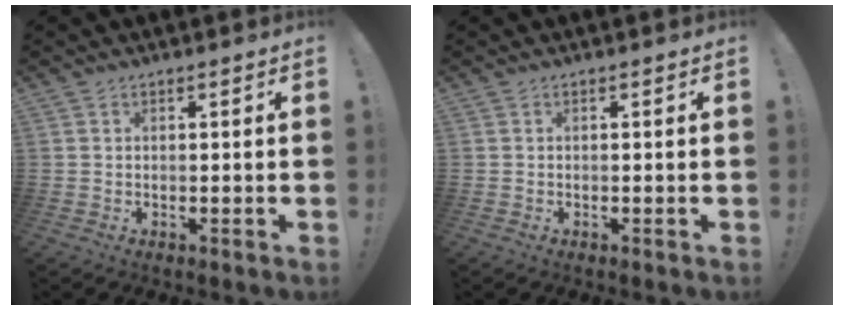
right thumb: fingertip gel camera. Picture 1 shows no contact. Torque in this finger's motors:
{"motor_torque": [0.14, -0.01, 0.04, -0.18, 0.01]}